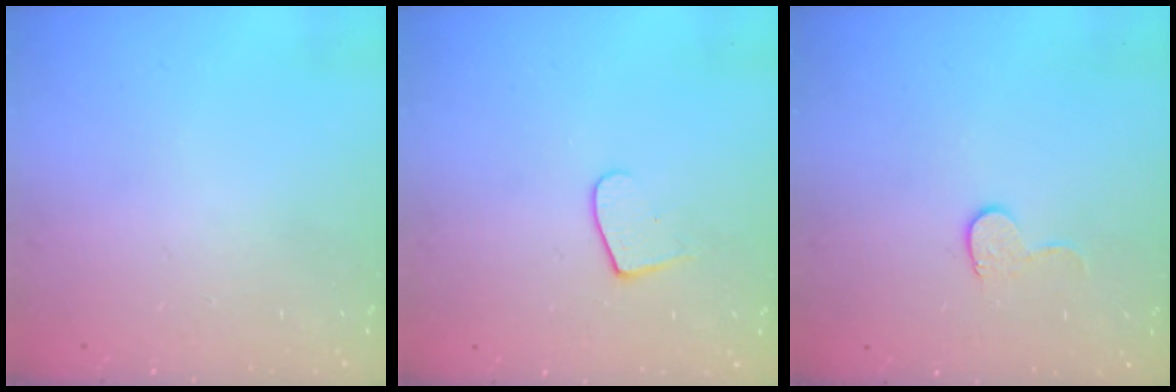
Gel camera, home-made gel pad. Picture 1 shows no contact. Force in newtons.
{"total": 6.7, "press": 6.7, "slide": 0.6}
{"total": 4.4, "press": 4.4, "slide": 0.4}